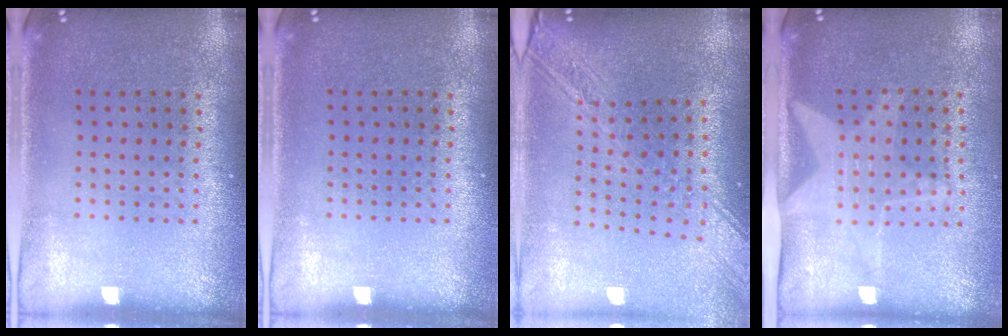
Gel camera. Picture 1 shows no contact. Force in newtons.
{"total": 0.0}
{"total": 2.7, "press": 2.1, "slide": 1.6}
{"total": 1.9, "press": 1.5, "slide": 1.1}